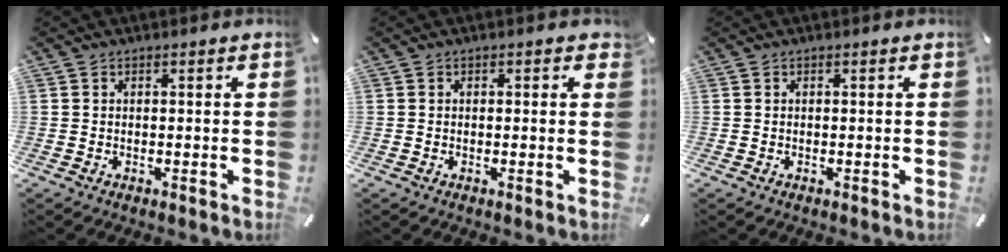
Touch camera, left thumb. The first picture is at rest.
{"total": 0.7, "force": [0.1, 0.6, 0.4], "torque": [0.008, -0.001, -0.003]}
{"total": 0.0}